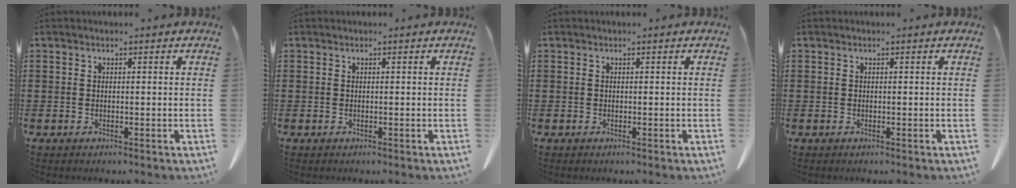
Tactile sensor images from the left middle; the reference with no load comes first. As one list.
[{"total": 0.0}, {"total": 0.0}, {"total": 0.0}]